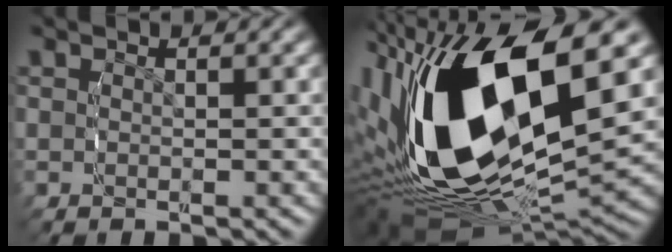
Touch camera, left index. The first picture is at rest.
{"total": 19.7, "force": [0.1, 11.1, 16.2], "torque": [-0.338, -0.032, 0.018]}